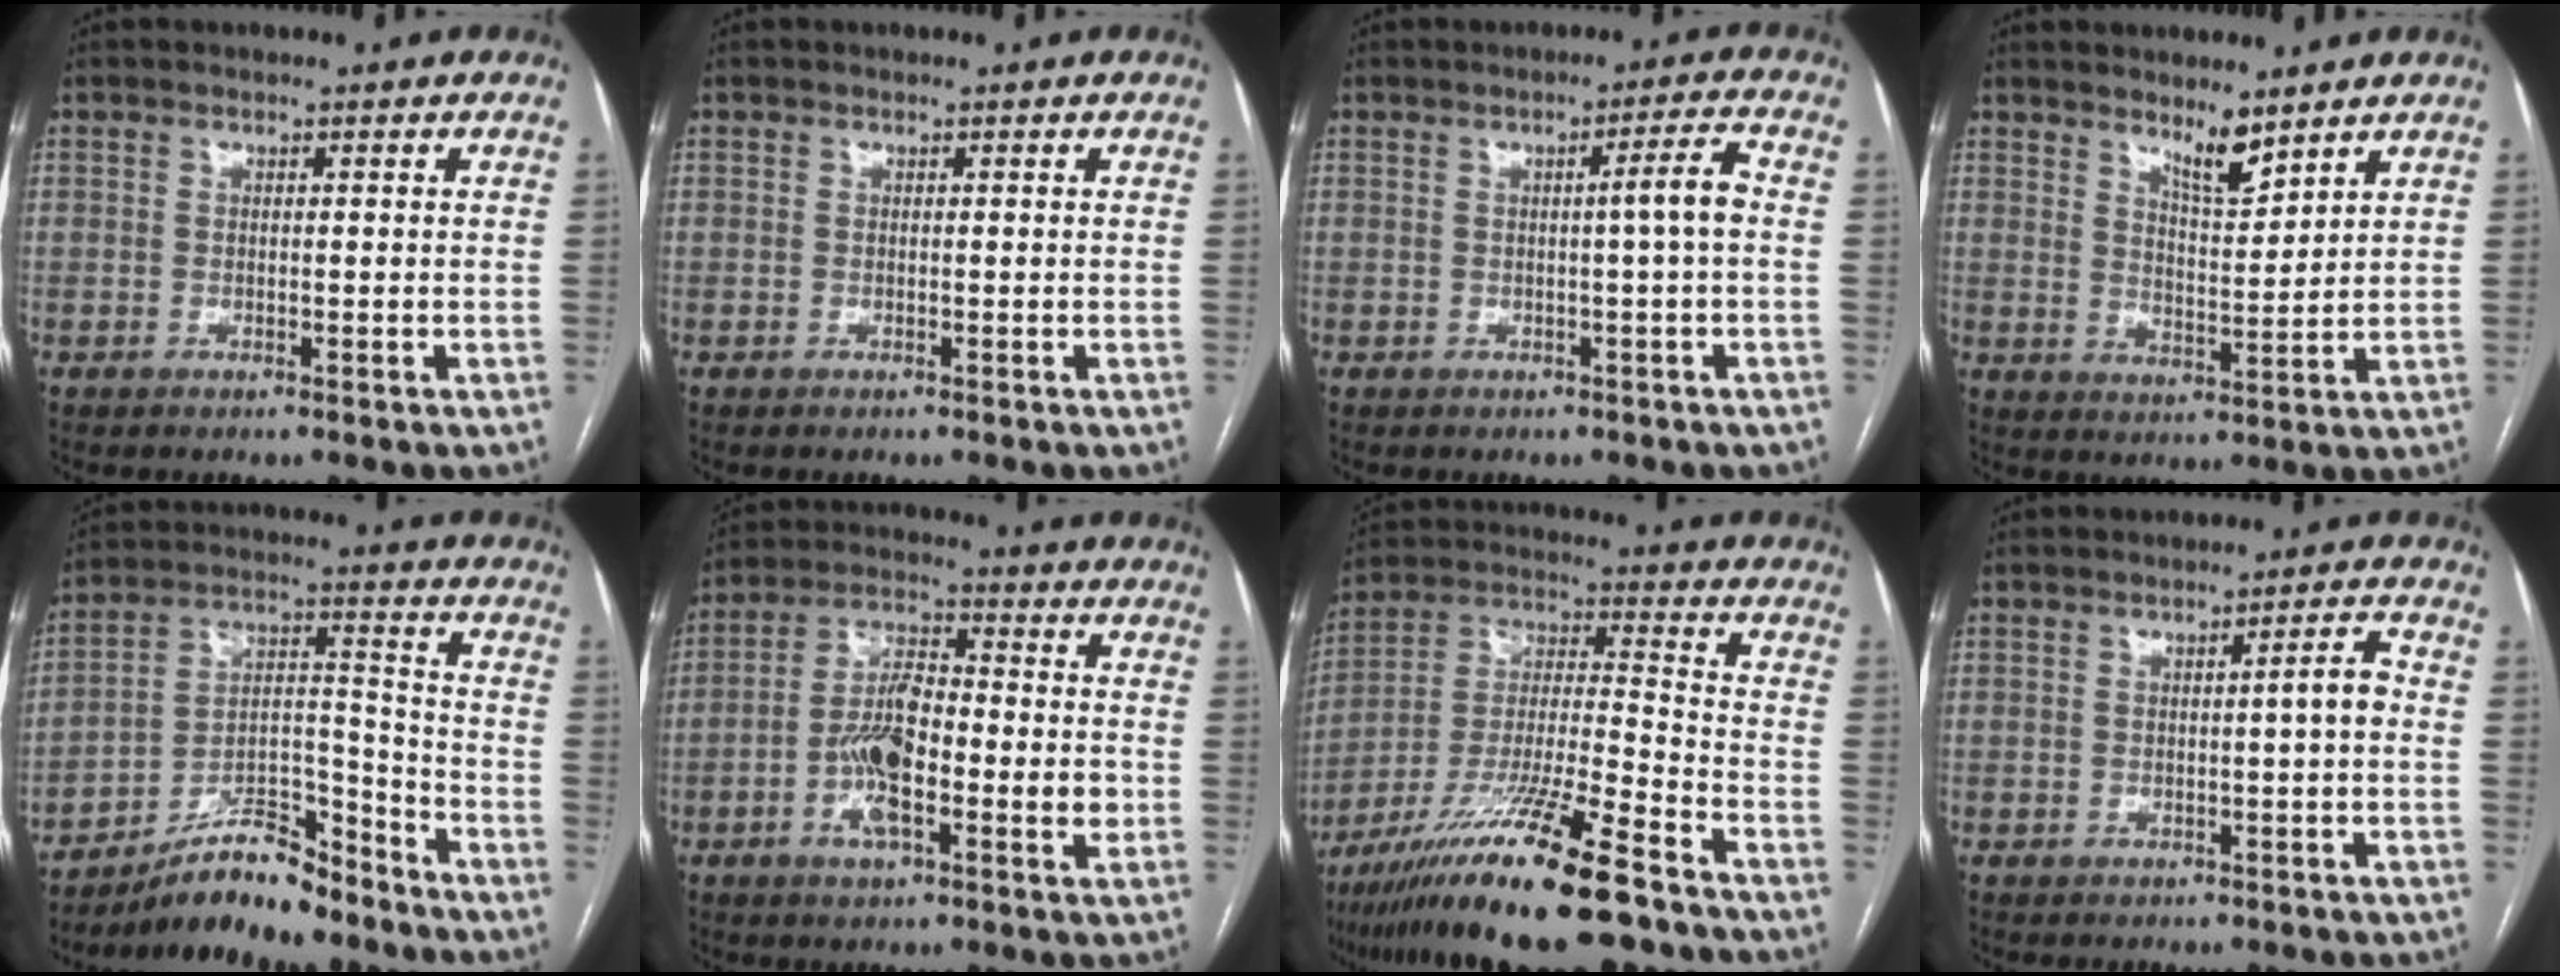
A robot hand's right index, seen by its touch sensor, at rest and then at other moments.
{"total": 0.0}
{"total": 3.7, "force": [-0.1, -0.8, 3.7], "torque": [-0.050, 0.004, -0.002]}
{"total": 5.1, "force": [4.2, 0.7, 2.7], "torque": [-0.051, -0.014, 0.076]}
{"total": 12.2, "force": [-10.5, 3.0, 5.5], "torque": [-0.089, 0.028, -0.182]}
{"total": 11.4, "force": [-2.6, 3.7, 10.4], "torque": [-0.200, 0.019, -0.046]}
{"total": 20.4, "force": [-14.4, 1.5, 14.4], "torque": [-0.261, -0.034, -0.259]}
{"total": 2.7, "force": [-0.2, -0.1, 2.7], "torque": [-0.037, 0.003, -0.003]}